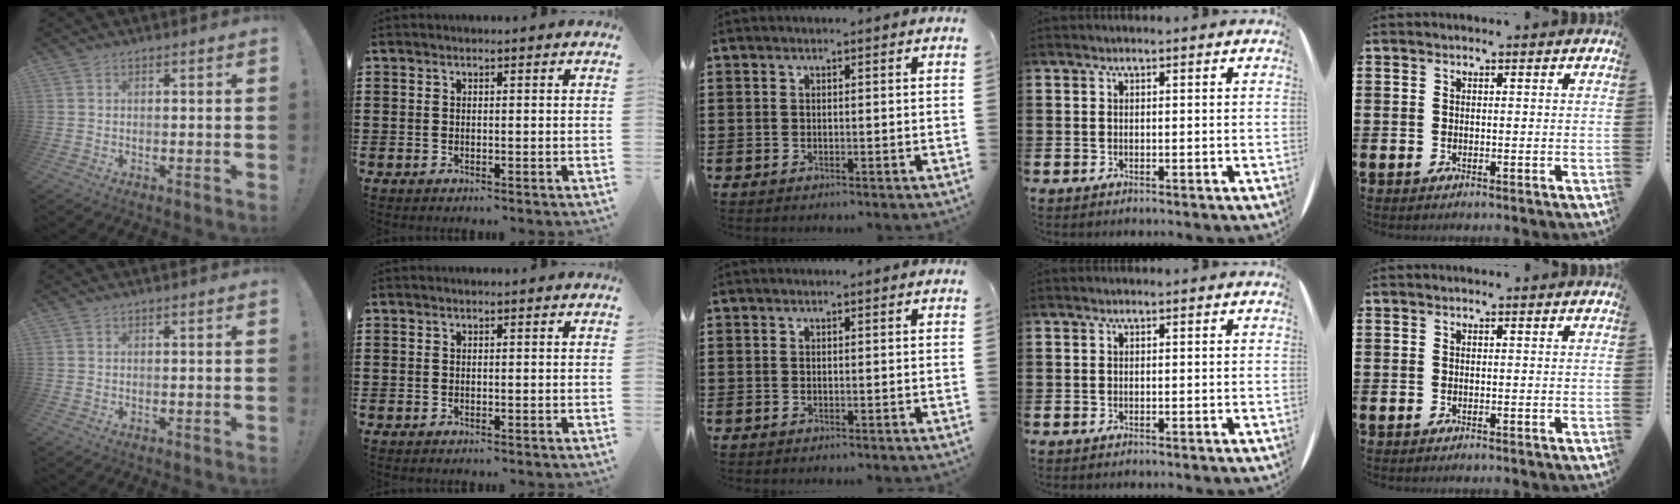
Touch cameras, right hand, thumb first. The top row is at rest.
{}